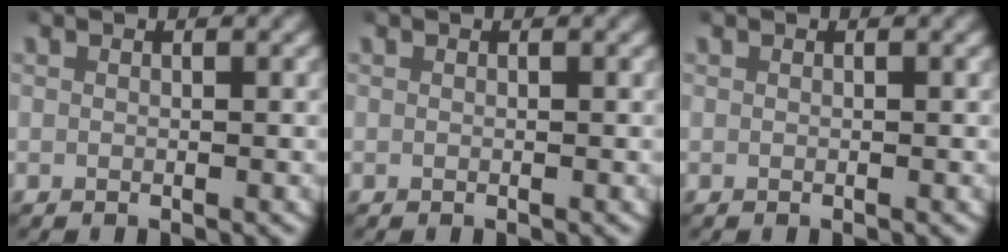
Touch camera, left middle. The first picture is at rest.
{"total": 0.0}
{"total": 0.0}